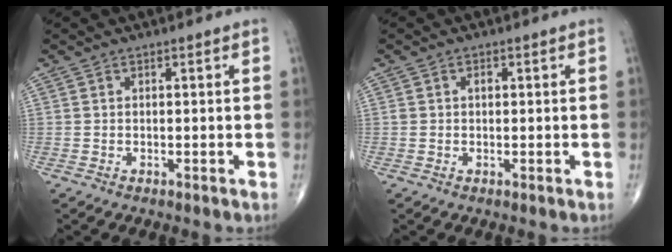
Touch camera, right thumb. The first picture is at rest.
{"total": 1.2, "force": [0.2, 0.8, 0.8], "torque": [-0.011, 0.004, 0.004]}